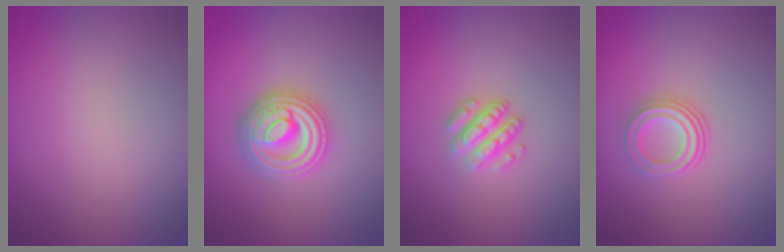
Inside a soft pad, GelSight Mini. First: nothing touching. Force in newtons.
{"total": 4.8, "press": 4.7, "slide": 0.7}
{"total": 3.2, "press": 2.3, "slide": 2.2}
{"total": 2.9, "press": 2.2, "slide": 1.9}